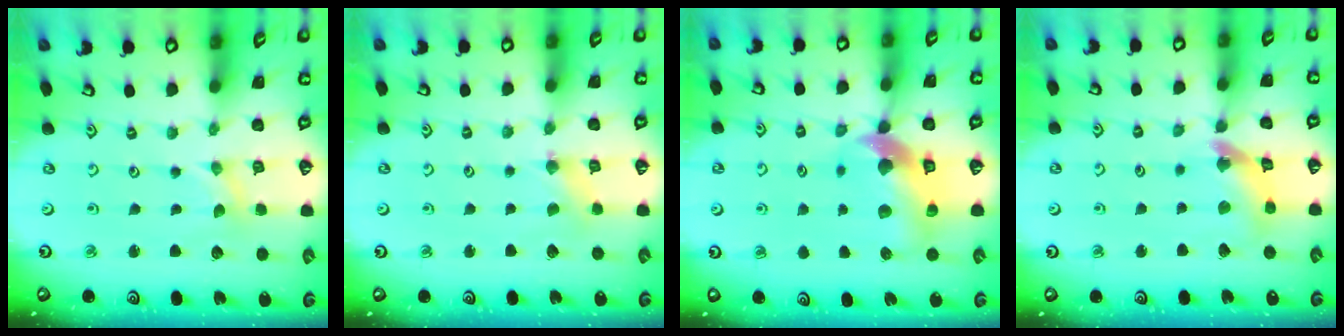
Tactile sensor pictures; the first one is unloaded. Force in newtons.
{"total": 1.3, "press": 1.3, "slide": 0.3}
{"total": 12.4, "press": 12.2, "slide": 1.9}
{"total": 11.6, "press": 11.5, "slide": 1.3}